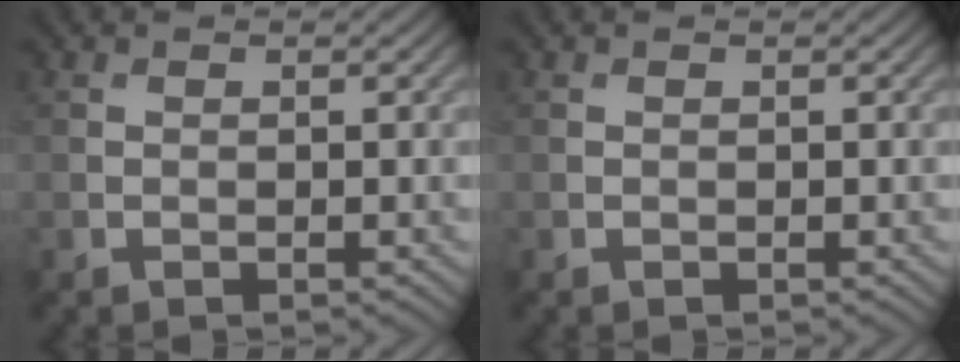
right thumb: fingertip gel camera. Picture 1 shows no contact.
{"total": 0.0}